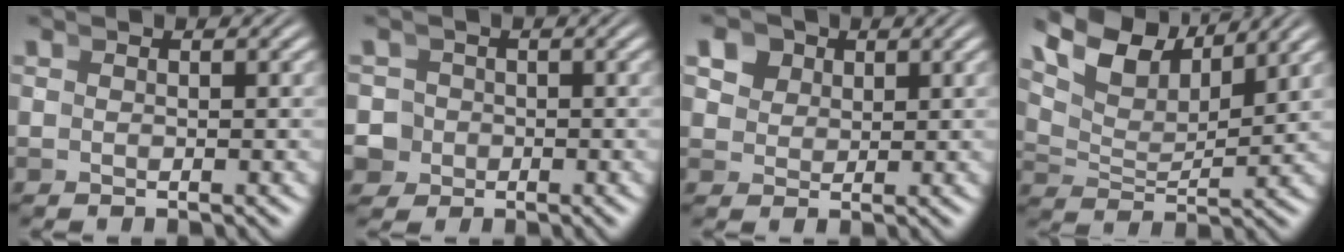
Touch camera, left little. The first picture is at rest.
{"total": 4.9, "force": [-1.6, 4.5, 1.0], "torque": [-0.024, -0.024, -0.025]}
{"total": 5.3, "force": [3.0, 3.8, 2.1], "torque": [-0.031, 0.009, 0.049]}
{"total": 7.6, "force": [5.0, 3.6, 4.5], "torque": [-0.086, 0.005, 0.083]}